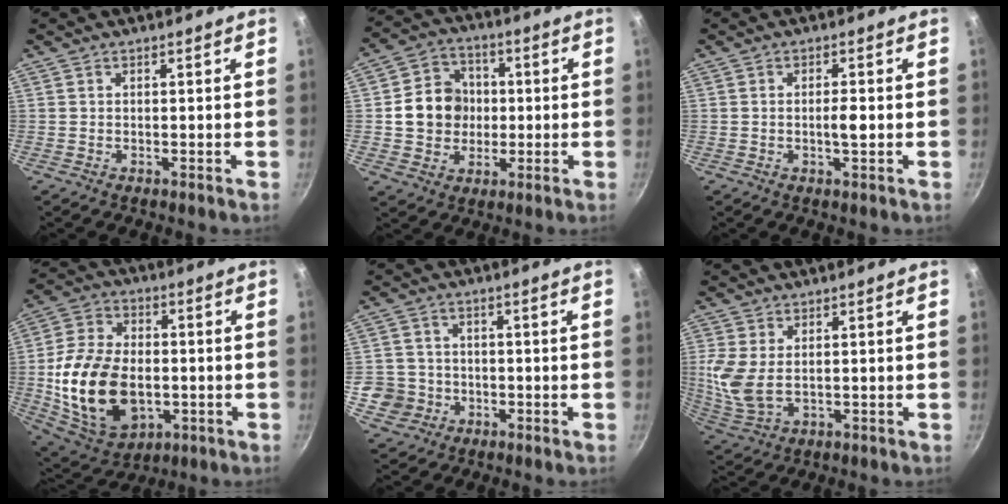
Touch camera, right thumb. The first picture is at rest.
{"total": 11.1, "force": [0.2, 9.9, 5.1], "torque": [-0.051, 0.018, -0.002]}
{"total": 2.7, "force": [-0.3, 0.7, 2.6], "torque": [-0.045, 0.003, -0.007]}
{"total": 21.0, "force": [-2.9, 13.7, 15.6], "torque": [-0.286, 0.012, -0.035]}
{"total": 6.9, "force": [-1.7, 6.6, 1.4], "torque": [-0.008, 0.023, -0.026]}
{"total": 7.9, "force": [1.2, 4.5, 6.3], "torque": [-0.136, -0.010, 0.034]}